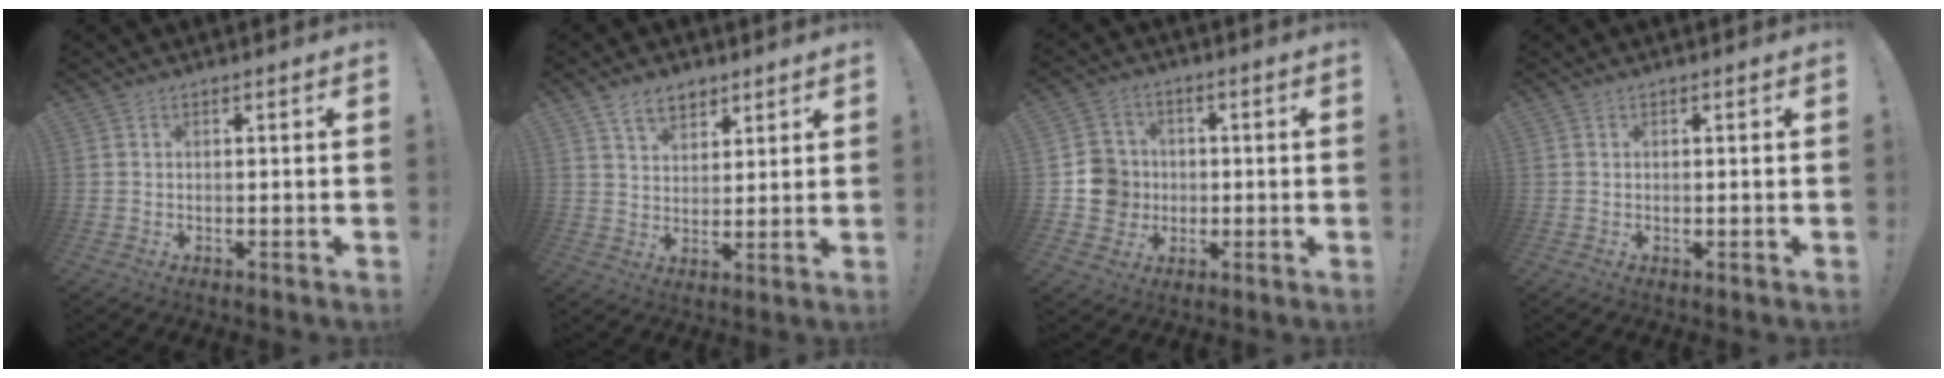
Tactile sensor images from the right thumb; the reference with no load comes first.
{"total": 7.6, "force": [5.0, 4.7, 3.0], "torque": [-0.049, -0.023, 0.095]}
{"total": 9.9, "force": [-0.8, 9.5, 2.5], "torque": [-0.032, 0.013, -0.007]}
{"total": 0.5, "force": [0.3, 0.4, -0.1], "torque": [0.002, 0.001, 0.006]}